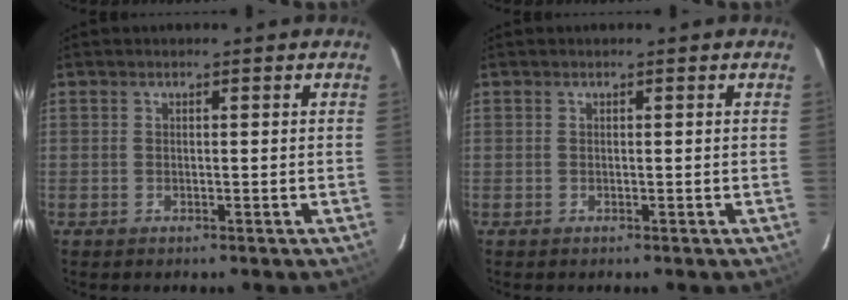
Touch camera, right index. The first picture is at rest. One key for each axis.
{"total": 0.0}